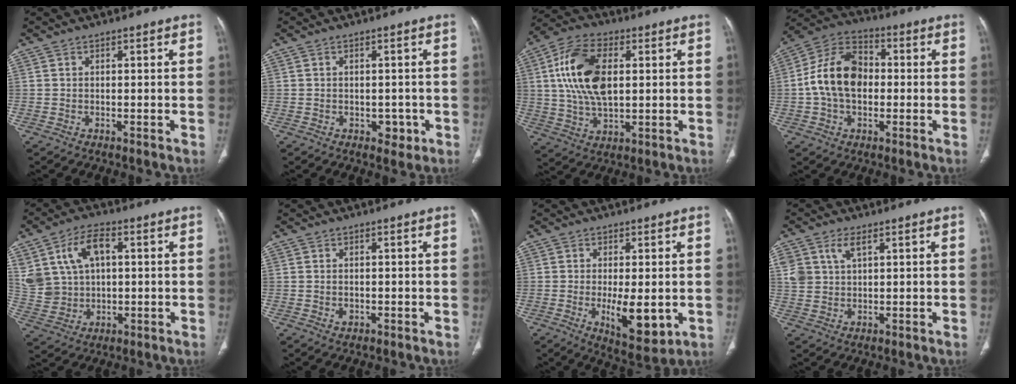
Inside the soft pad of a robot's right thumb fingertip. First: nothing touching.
{"total": 2.7, "force": [-0.8, 2.1, 1.5], "torque": [-0.002, 0.003, -0.006]}
{"total": 15.2, "force": [2.7, 8.5, 12.3], "torque": [-0.237, 0.007, 0.051]}
{"total": 13.7, "force": [-0.2, 9.5, 10.0], "torque": [-0.169, 0.032, -0.015]}
{"total": 12.5, "force": [3.8, 8.3, 8.5], "torque": [-0.150, 0.004, 0.081]}
{"total": 1.3, "force": [-0.2, 1.0, 0.8], "torque": [-0.012, 0.001, 0.000]}
{"total": 9.5, "force": [-1.6, 3.8, 8.5], "torque": [-0.122, -0.021, -0.016]}
{"total": 5.3, "force": [2.6, 3.0, 3.5], "torque": [-0.066, -0.005, 0.057]}